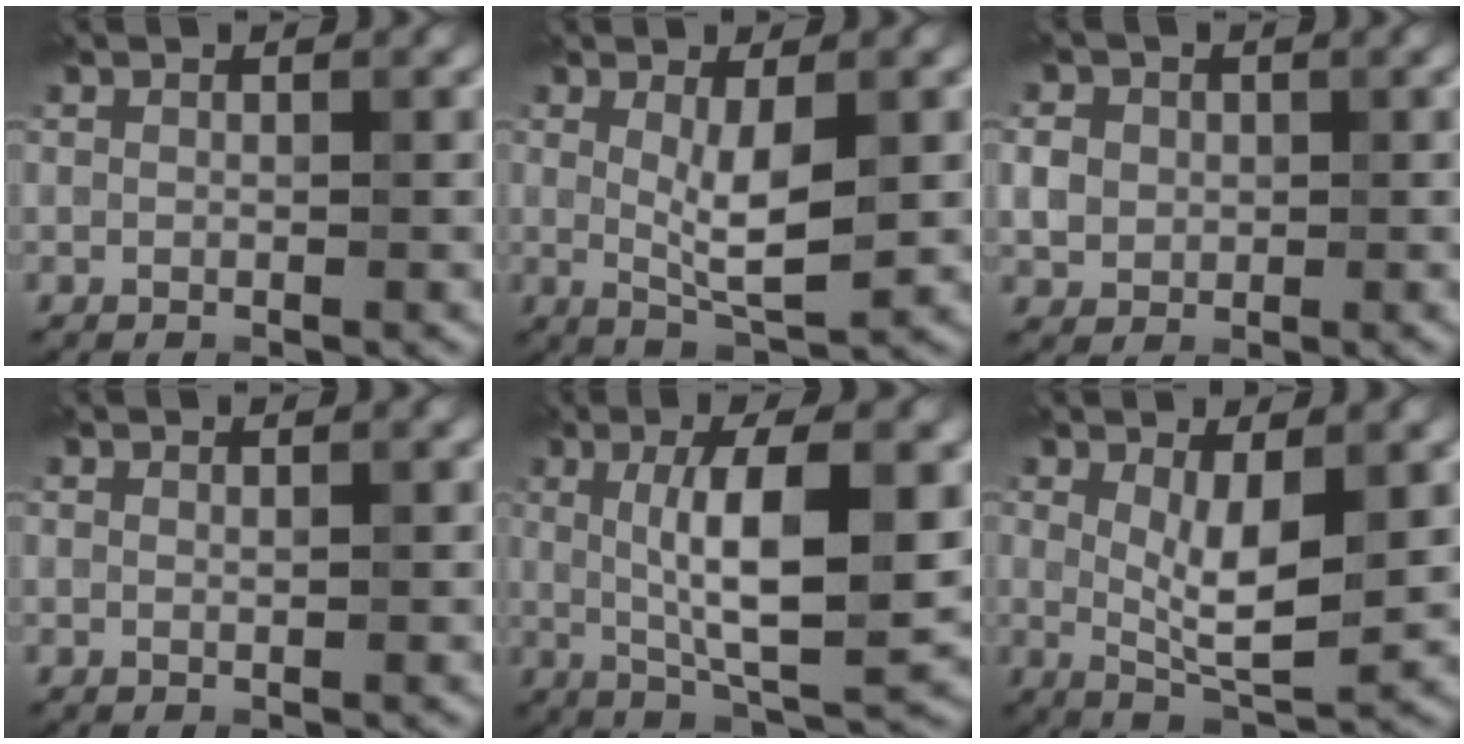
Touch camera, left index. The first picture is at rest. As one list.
[{"total": 4.3, "force": [0.3, 1.2, 4.2], "torque": [-0.077, -0.009, 0.012]}, {"total": 2.3, "force": [0.1, 2.1, 0.8], "torque": [-0.018, -0.001, 0.005]}, {"total": 0.0}, {"total": 8.7, "force": [0.9, 2.1, 8.4], "torque": [-0.132, -0.005, 0.021]}, {"total": 4.8, "force": [0.6, 1.6, 4.5], "torque": [-0.085, -0.011, 0.014]}]